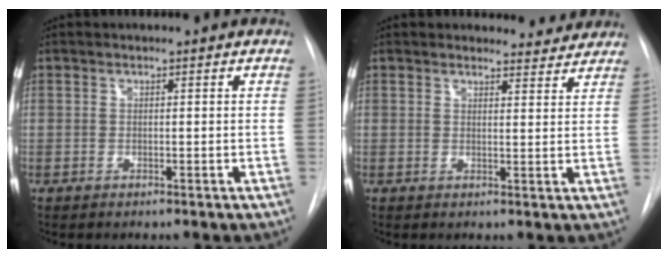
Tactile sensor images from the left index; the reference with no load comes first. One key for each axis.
{"total": 4.2, "fx": 4.1, "fy": 1.1, "fz": -0.3, "tx": 0.009, "ty": -0.008, "tz": 0.037}